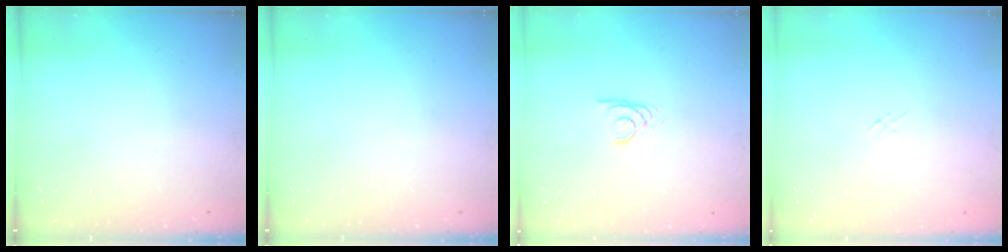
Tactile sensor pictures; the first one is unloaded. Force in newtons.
{"total": 0.0}
{"total": 2.0, "press": 2.0, "slide": 0.2}
{"total": 0.9, "press": 0.8, "slide": 0.4}